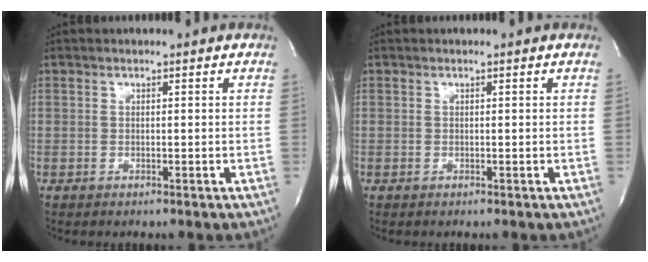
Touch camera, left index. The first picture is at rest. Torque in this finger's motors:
{"motor_torque": [-0.24, 0.18, 0.01, -0.01]}